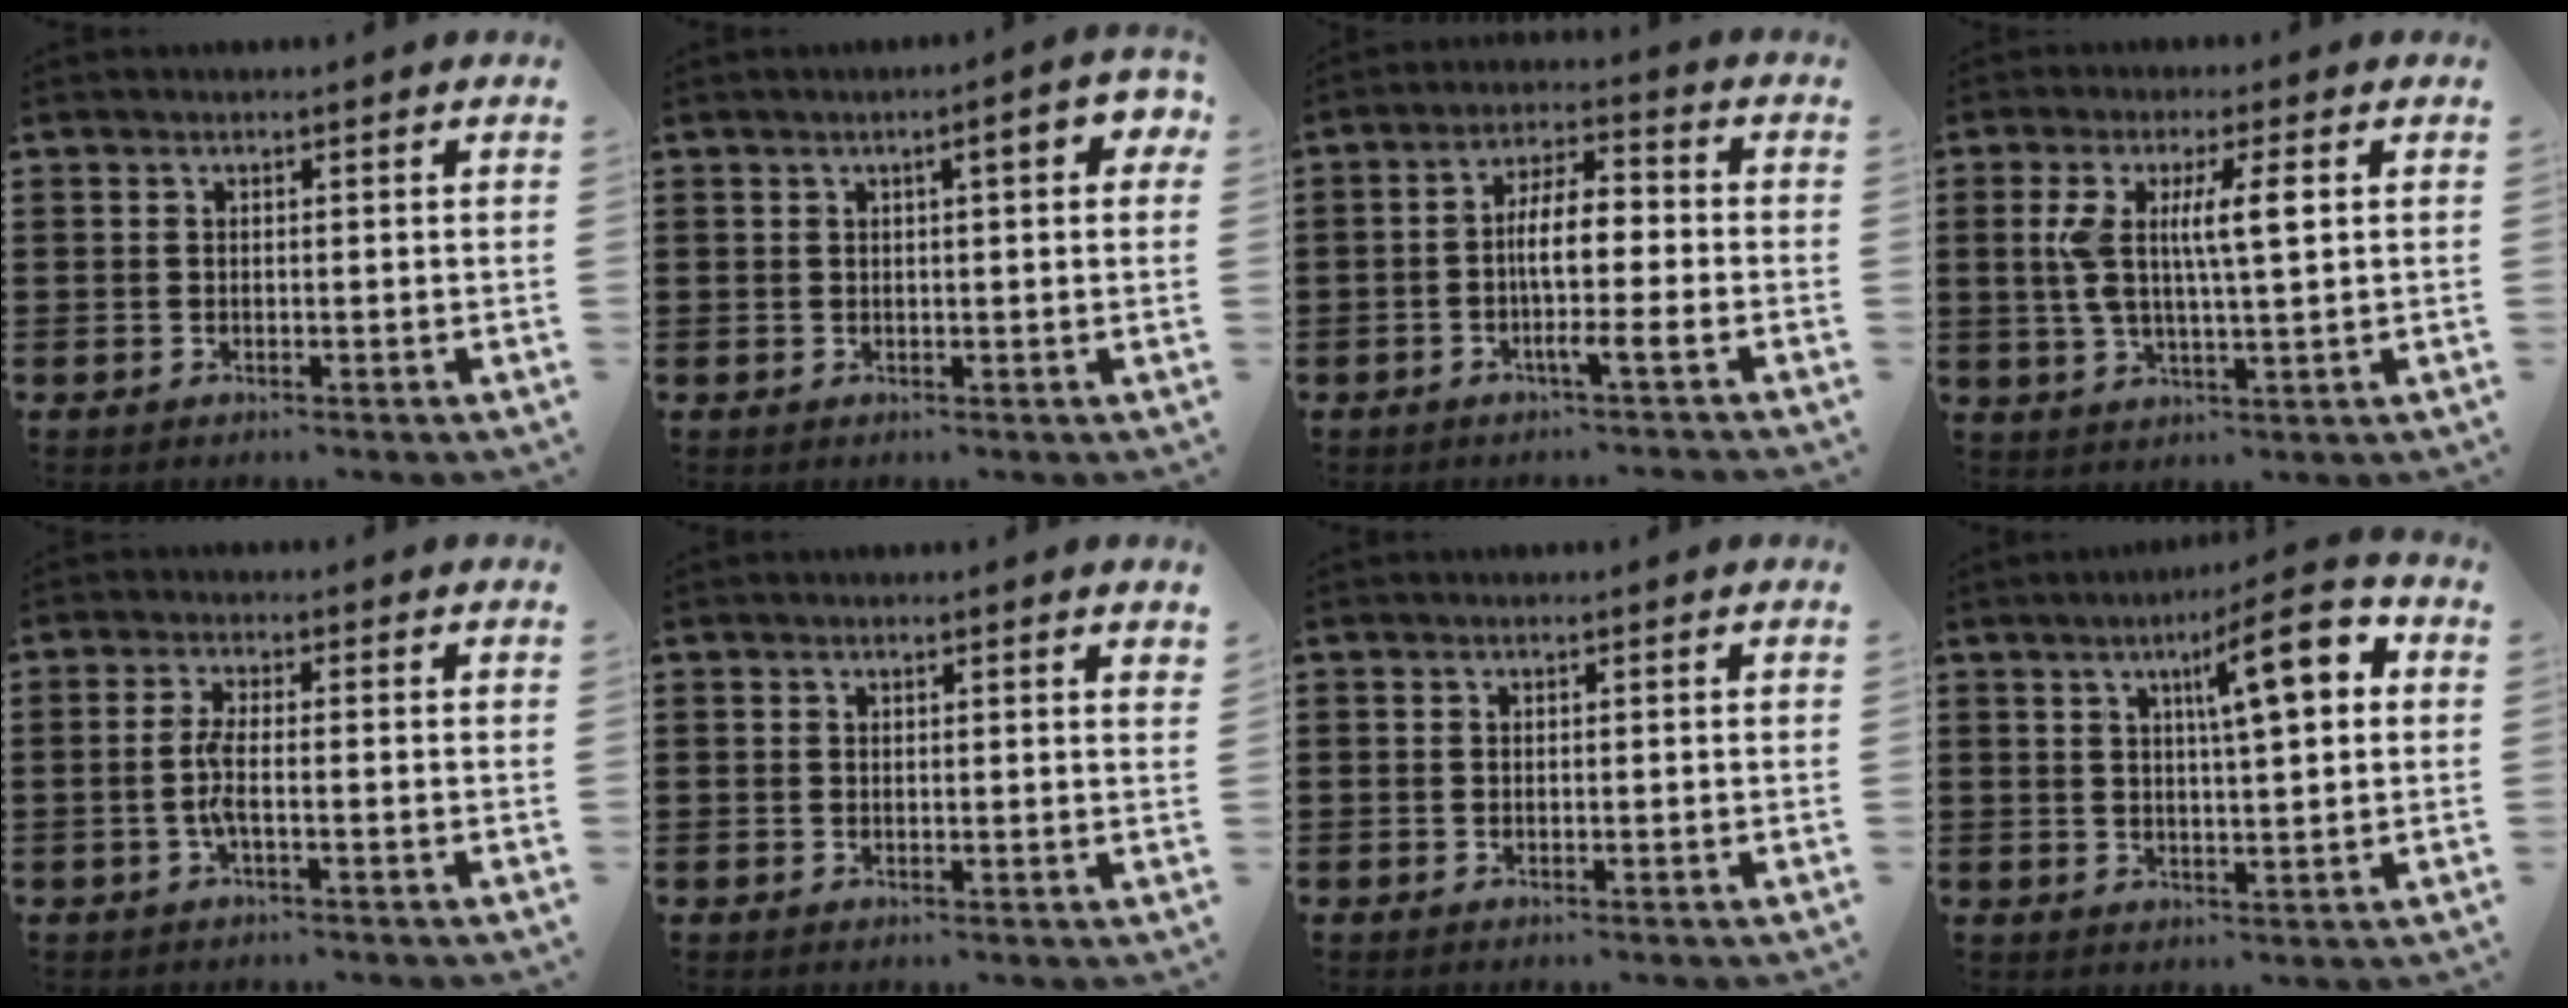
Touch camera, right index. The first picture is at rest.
{"total": 4.1, "force": [1.2, 0.8, 3.9], "torque": [-0.058, 0.001, 0.013]}
{"total": 7.8, "force": [-1.9, 1.8, 7.3], "torque": [-0.134, 0.006, -0.037]}
{"total": 7.8, "force": [1.8, 1.6, 7.4], "torque": [-0.153, 0.000, 0.024]}
{"total": 3.6, "force": [-0.9, 0.7, 3.4], "torque": [-0.086, -0.007, -0.025]}
{"total": 0.7, "force": [0.5, 0.0, 0.4], "torque": [-0.009, -0.001, 0.010]}
{"total": 0.0}
{"total": 9.7, "force": [3.3, 2.0, 8.9], "torque": [-0.147, -0.001, 0.045]}